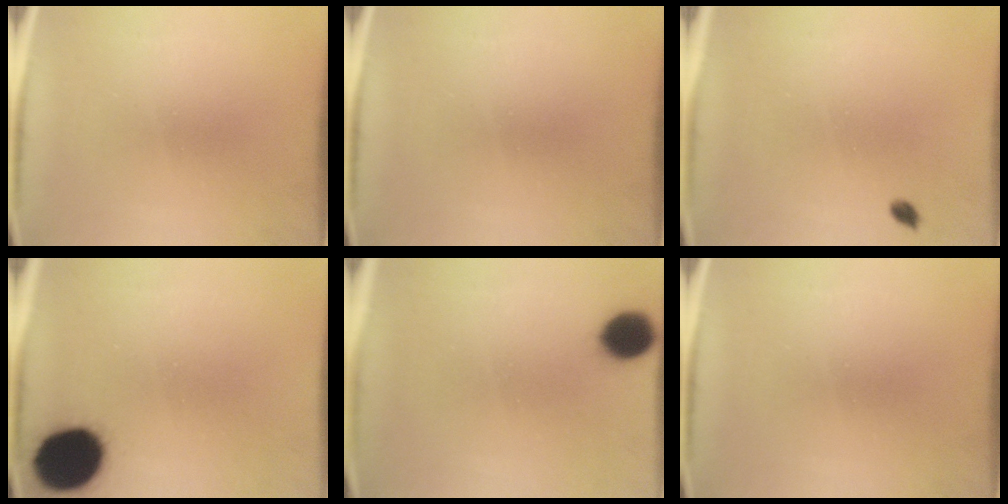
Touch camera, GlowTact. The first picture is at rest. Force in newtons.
{"total": 0.0}
{"total": 1.0}
{"total": 16.8}
{"total": 6.3}
{"total": 0.0}